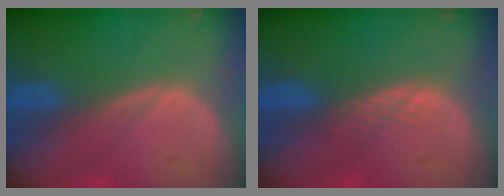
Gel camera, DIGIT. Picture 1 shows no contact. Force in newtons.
{"total": 1.6, "press": 1.6, "slide": 0.1}